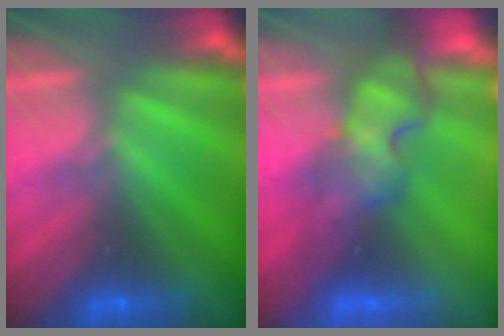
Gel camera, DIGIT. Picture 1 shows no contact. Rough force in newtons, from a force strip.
{"total": 3.9}